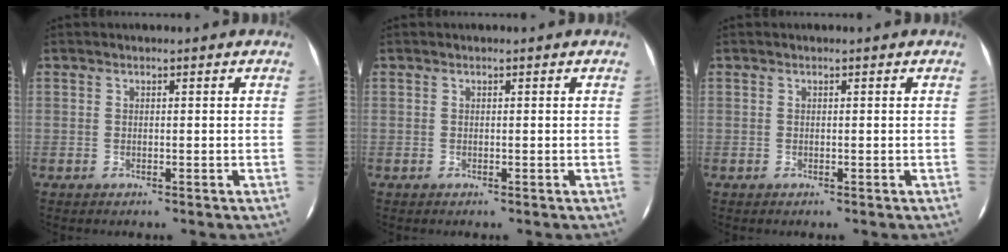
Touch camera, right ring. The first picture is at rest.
{"total": 0.0}
{"total": 0.0}